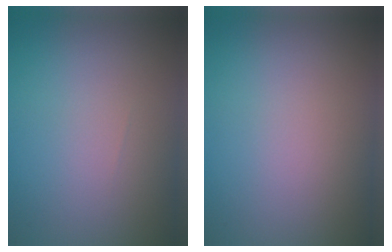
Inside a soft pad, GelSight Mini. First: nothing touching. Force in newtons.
{"total": 0.0}